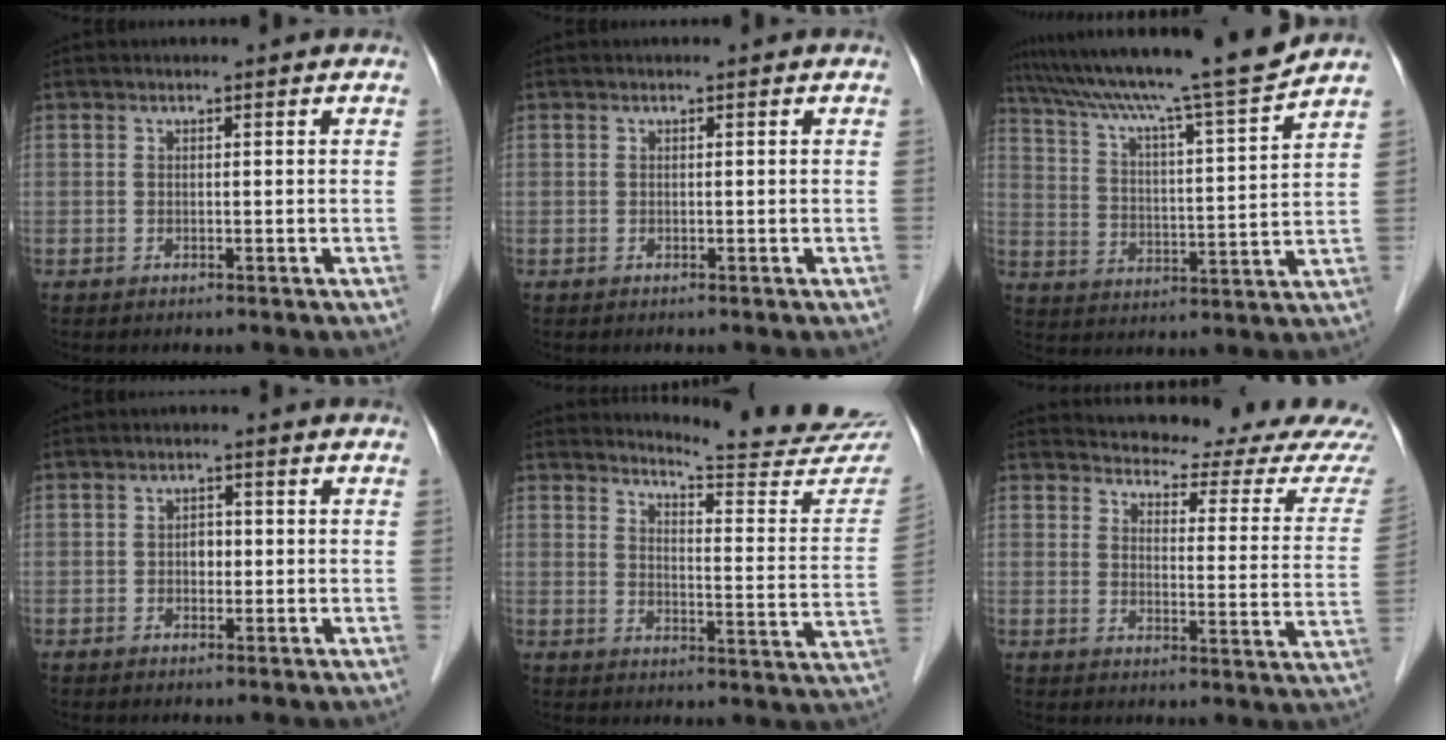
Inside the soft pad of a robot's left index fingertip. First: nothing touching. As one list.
[{"total": 0.0}, {"total": 18.5, "force": [16.1, -1.3, 9.0], "torque": [-0.154, -0.013, 0.245]}, {"total": 1.9, "force": [-0.3, 1.3, 1.3], "torque": [-0.019, 0.005, -0.007]}, {"total": 17.5, "force": [17.2, -0.2, 3.2], "torque": [-0.039, -0.124, 0.193]}, {"total": 15.5, "force": [14.9, 1.6, 4.0], "torque": [-0.039, -0.064, 0.156]}]